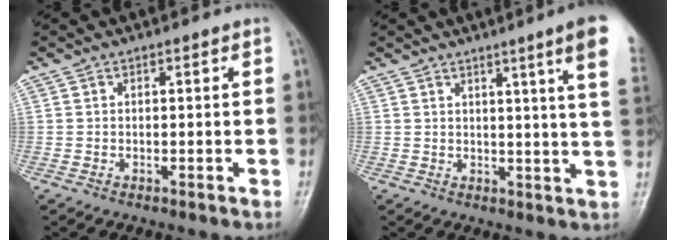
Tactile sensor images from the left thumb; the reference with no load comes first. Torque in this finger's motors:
{"motor_torque": [3.08, 1.93, 1.35, -1.42, 0.10]}